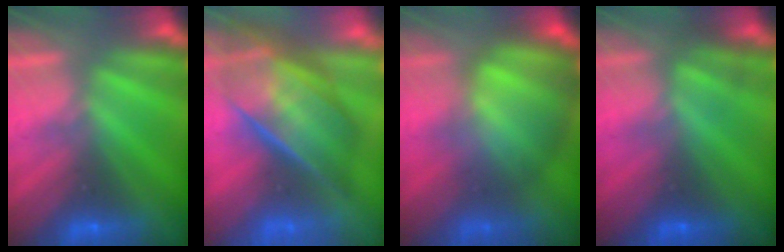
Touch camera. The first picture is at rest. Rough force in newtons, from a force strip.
{"total": 7.5}
{"total": 8.0}
{"total": 4.5}